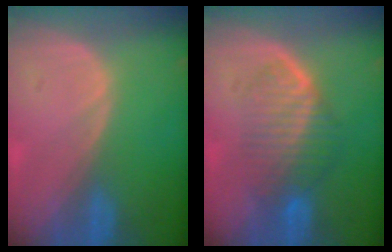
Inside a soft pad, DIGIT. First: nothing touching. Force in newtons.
{"total": 6.6, "press": 6.4, "slide": 1.7}